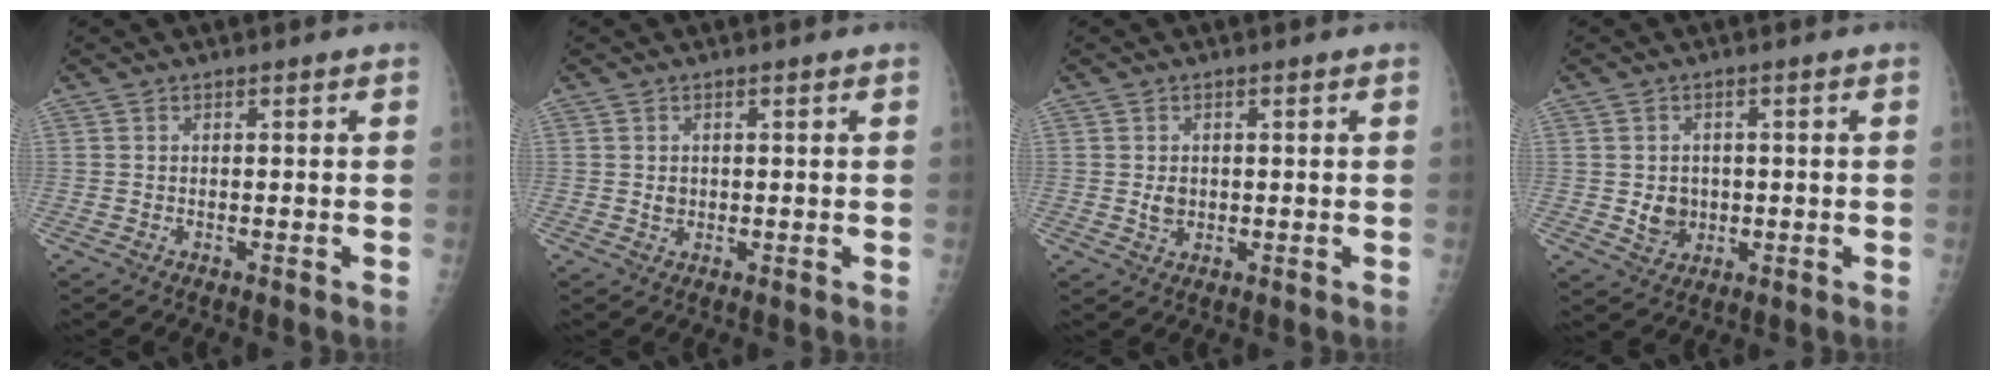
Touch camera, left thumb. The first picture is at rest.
{"total": 1.5, "force": [0.3, 1.3, 0.7], "torque": [-0.007, -0.001, 0.008]}
{"total": 2.4, "force": [0.2, 2.0, 1.5], "torque": [-0.017, -0.002, 0.008]}
{"total": 4.6, "force": [-0.2, 4.0, 2.3], "torque": [-0.016, 0.000, 0.006]}